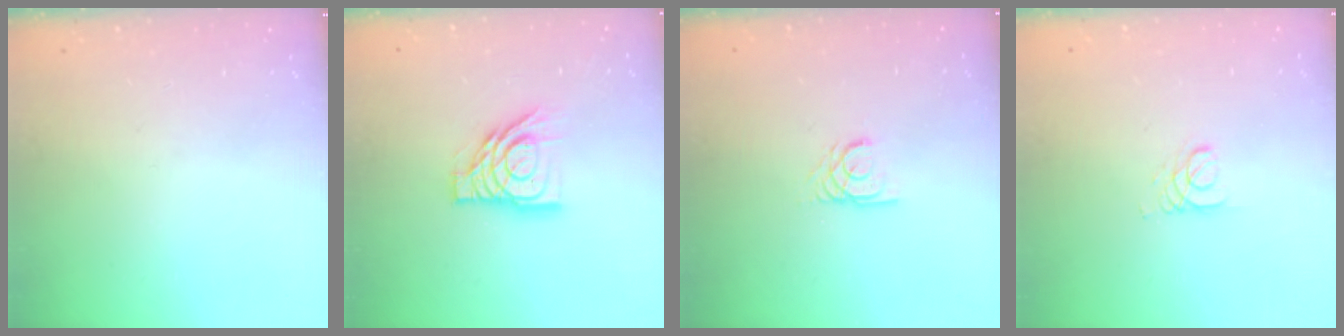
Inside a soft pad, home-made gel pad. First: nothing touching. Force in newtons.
{"total": 12.2, "press": 12.2, "slide": 1.1}
{"total": 2.4, "press": 2.4, "slide": 0.2}
{"total": 2.7, "press": 2.7, "slide": 0.3}